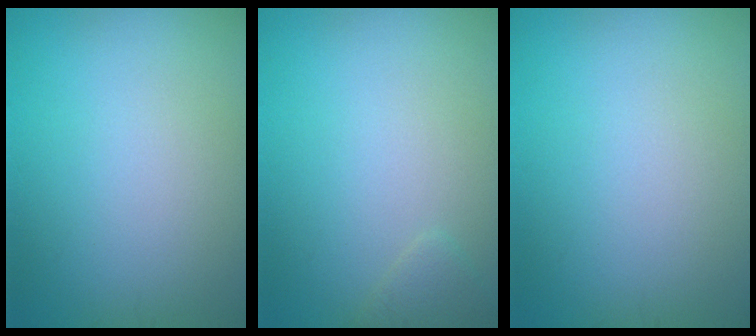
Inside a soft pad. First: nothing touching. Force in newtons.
{"total": 1.0, "press": 1.0, "slide": 0.0}
{"total": 0.0}